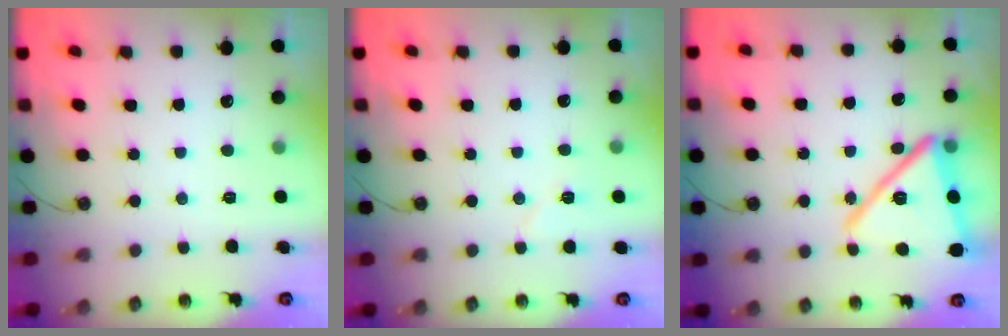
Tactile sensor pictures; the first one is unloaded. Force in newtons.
{"total": 5.4, "press": 5.3, "slide": 1.2}
{"total": 21.0, "press": 20.8, "slide": 2.3}